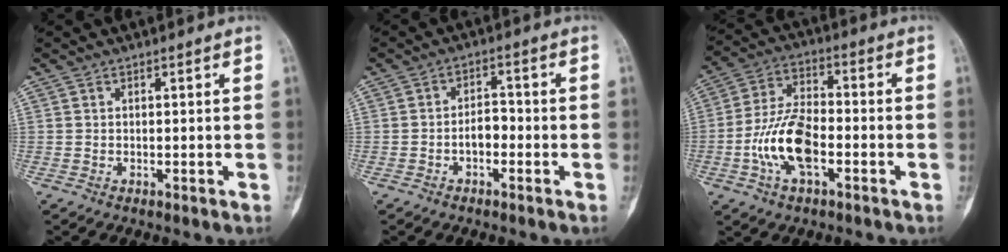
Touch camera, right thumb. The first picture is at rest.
{"total": 3.4, "force": [-1.3, 2.0, 2.4], "torque": [-0.026, 0.019, -0.030]}
{"total": 12.0, "force": [-3.6, 5.8, 9.9], "torque": [-0.191, 0.026, -0.074]}